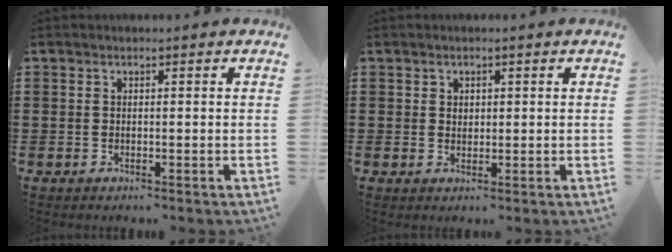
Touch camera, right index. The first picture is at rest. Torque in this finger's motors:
{"motor_torque": [-0.57, 1.21, -0.04, 0.00]}